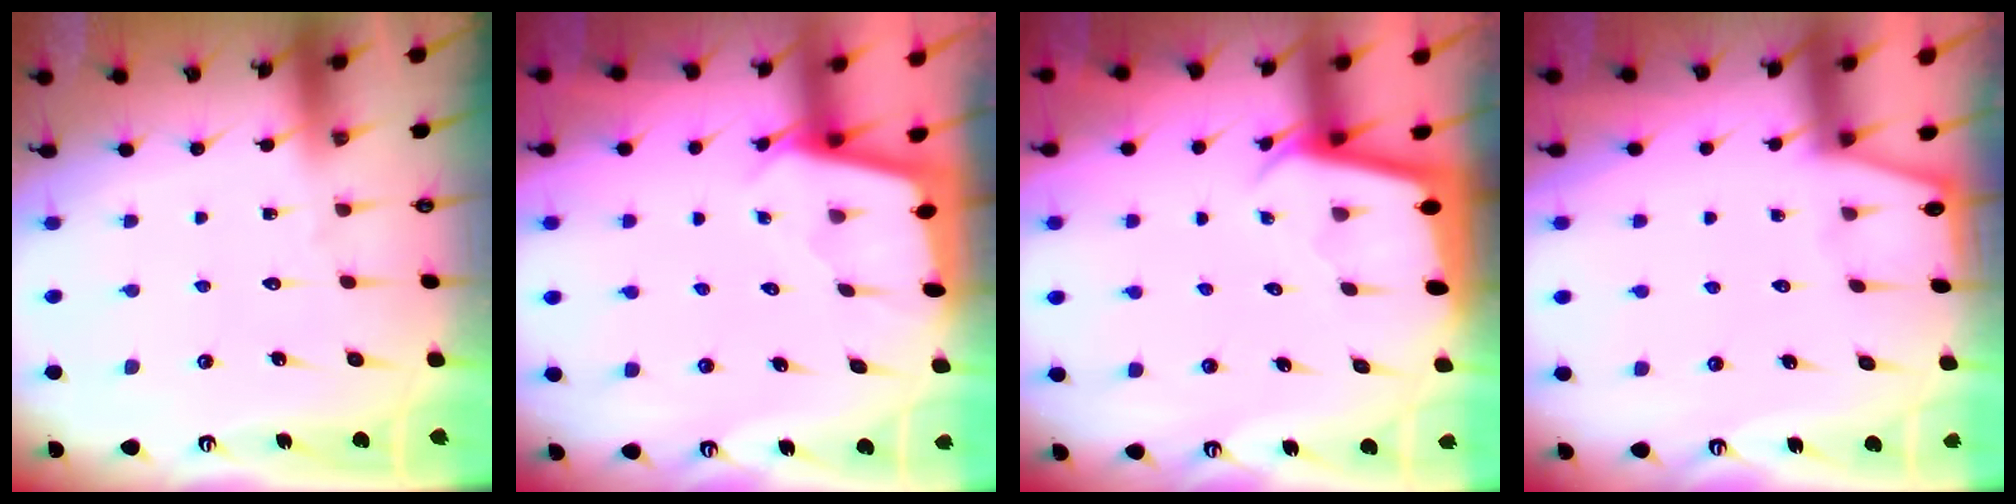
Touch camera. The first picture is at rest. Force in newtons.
{"total": 1.9, "press": 1.9, "slide": 0.2}
{"total": 2.0, "press": 2.0, "slide": 0.1}
{"total": 0.0}